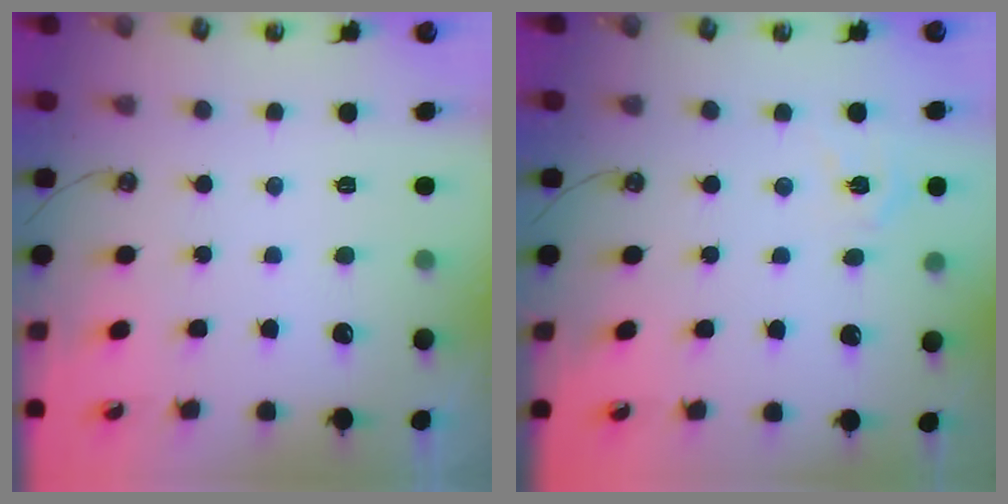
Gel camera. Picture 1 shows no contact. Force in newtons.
{"total": 5.6, "press": 5.6, "slide": 0.5}